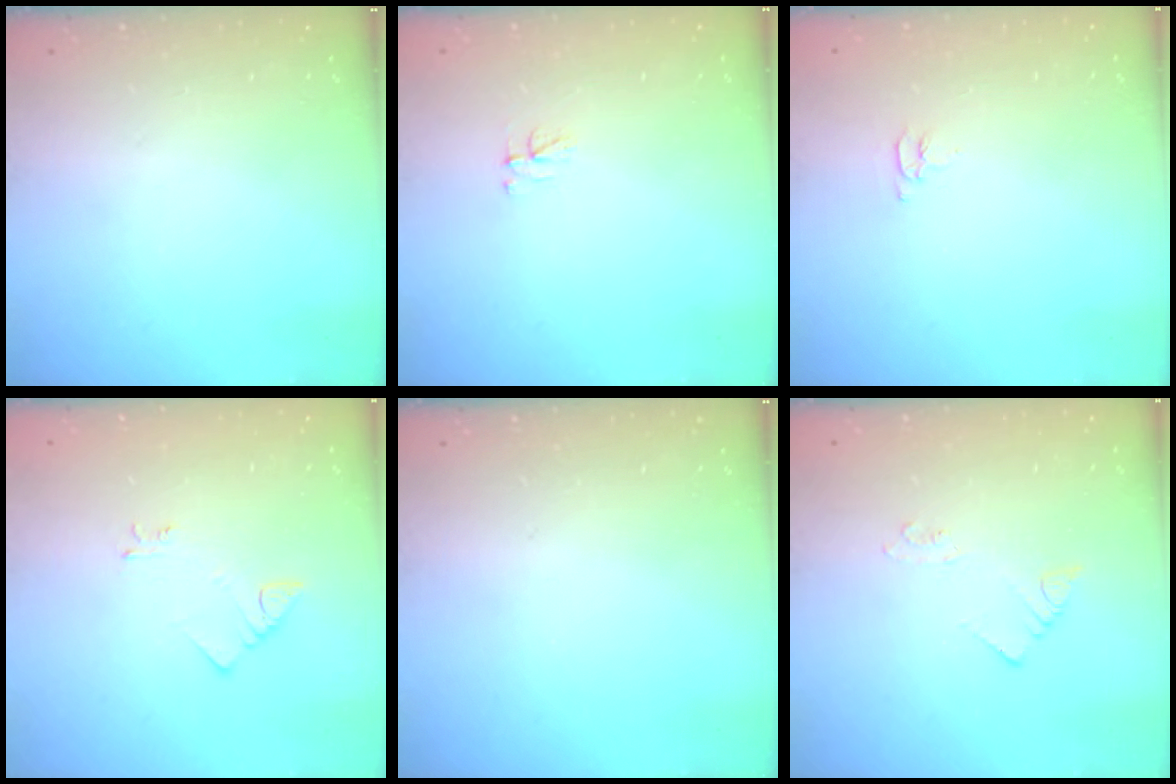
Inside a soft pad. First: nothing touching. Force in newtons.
{"total": 2.9, "press": 2.9, "slide": 0.4}
{"total": 3.1, "press": 3.1, "slide": 0.5}
{"total": 2.9, "press": 2.9, "slide": 0.3}
{"total": 0.0}
{"total": 1.9, "press": 1.9, "slide": 0.1}